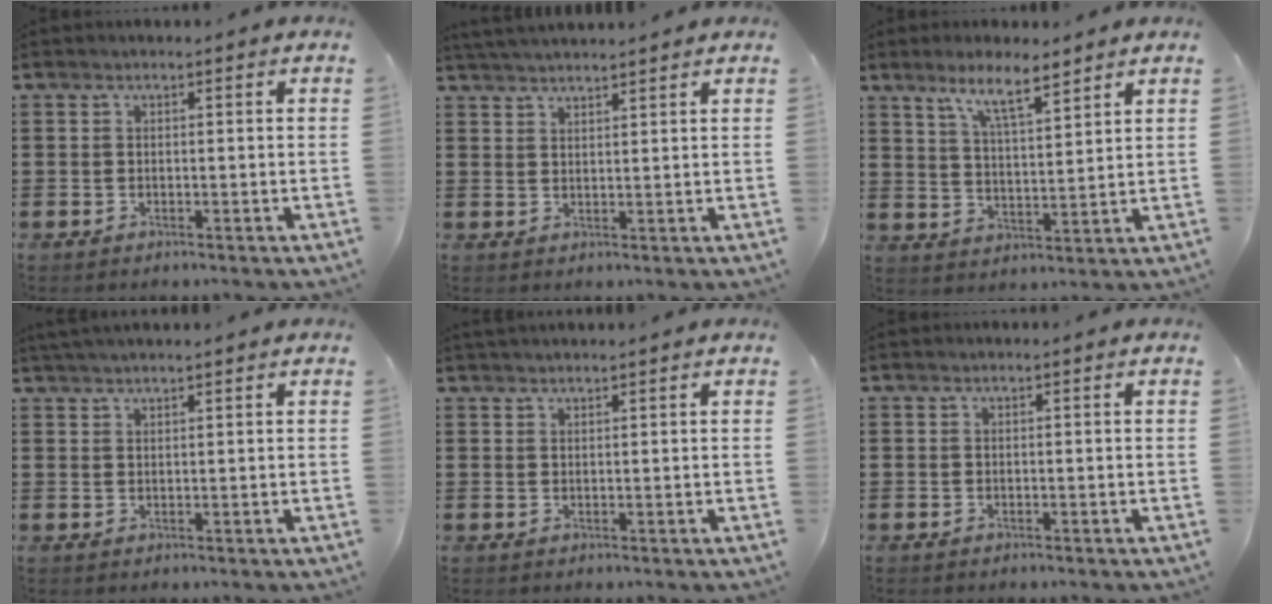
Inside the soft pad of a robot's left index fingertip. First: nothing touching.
{"total": 2.7, "force": [2.7, -0.2, 0.3], "torque": [-0.012, -0.002, 0.052]}
{"total": 7.1, "force": [5.4, 1.0, 4.4], "torque": [-0.094, -0.013, 0.093]}
{"total": 1.6, "force": [1.6, -0.1, 0.4], "torque": [-0.011, 0.001, 0.031]}
{"total": 1.2, "force": [1.1, 0.0, 0.3], "torque": [-0.007, 0.000, 0.022]}
{"total": 0.0}